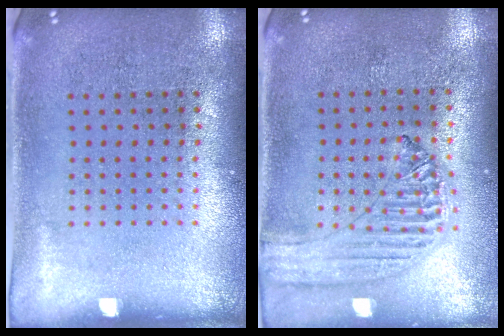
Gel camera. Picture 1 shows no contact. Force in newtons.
{"total": 1.2, "press": 1.2, "slide": 0.1}